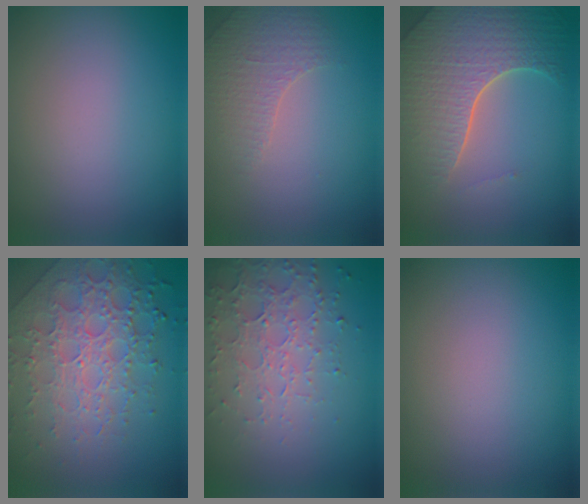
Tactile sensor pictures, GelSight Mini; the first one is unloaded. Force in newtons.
{"total": 1.5, "press": 1.2, "slide": 0.8}
{"total": 8.2, "press": 5.8, "slide": 5.9}
{"total": 7.9, "press": 5.5, "slide": 5.6}
{"total": 3.9, "press": 3.0, "slide": 2.5}
{"total": 0.0}